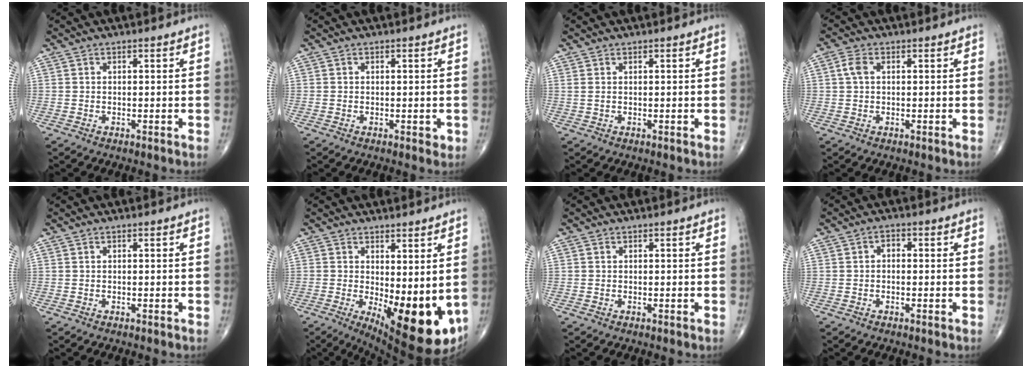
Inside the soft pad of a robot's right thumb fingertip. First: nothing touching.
{"total": 1.0, "force": [-0.1, 0.7, 0.7], "torque": [-0.005, -0.002, -0.003]}
{"total": 0.8, "force": [0.4, 0.1, 0.7], "torque": [-0.026, 0.007, 0.010]}
{"total": 2.5, "force": [0.5, 1.5, 1.9], "torque": [-0.047, 0.009, 0.009]}
{"total": 0.0}
{"total": 14.8, "force": [-1.6, 5.8, 13.5], "torque": [-0.186, -0.034, -0.003]}
{"total": 0.0}
{"total": 1.6, "force": [0.0, 1.1, 1.2], "torque": [-0.016, 0.008, -0.006]}